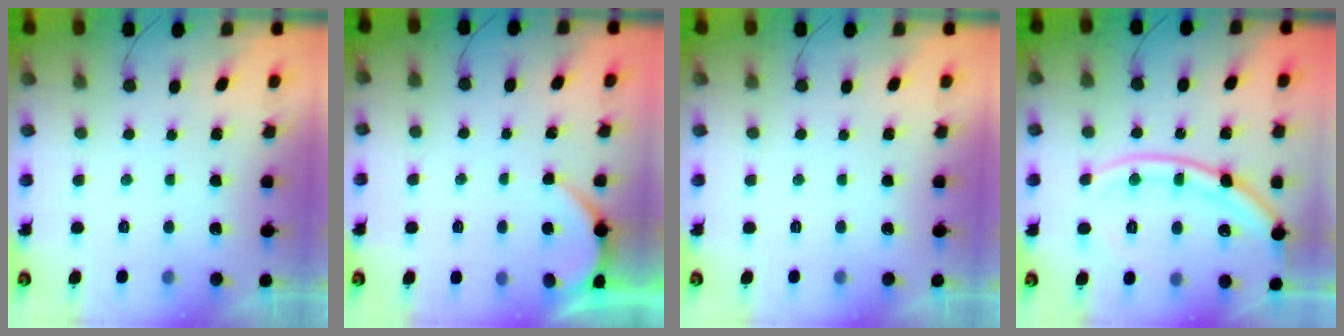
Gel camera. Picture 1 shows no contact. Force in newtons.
{"total": 2.0, "press": 2.0, "slide": 0.2}
{"total": 0.0}
{"total": 15.6, "press": 15.6, "slide": 1.1}